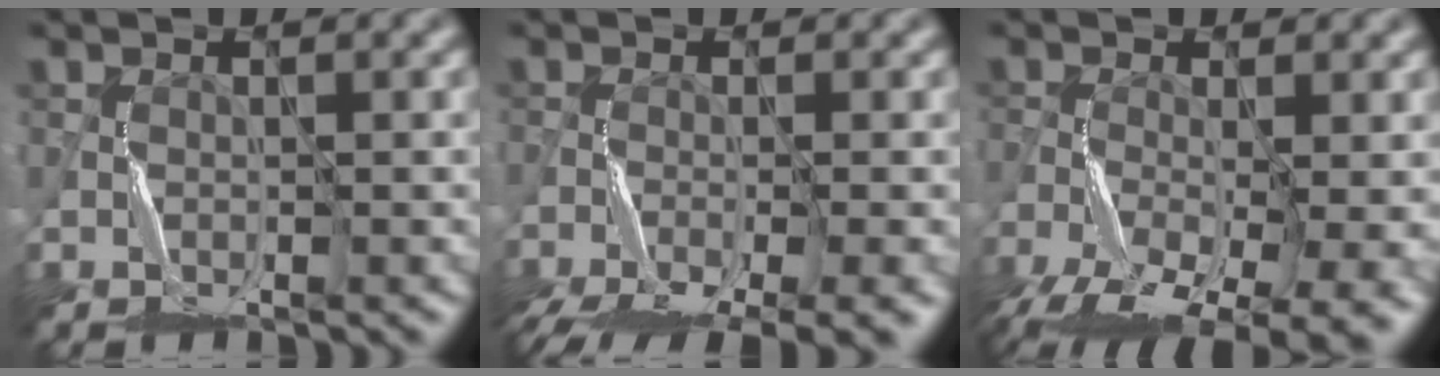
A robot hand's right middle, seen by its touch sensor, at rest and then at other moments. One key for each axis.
{"total": 10.3, "fx": -7.1, "fy": 3.2, "fz": 6.7, "tx": -0.113, "ty": -0.041, "tz": -0.098}
{"total": 11.3, "fx": -6.5, "fy": 4.5, "fz": 8.1, "tx": -0.160, "ty": -0.036, "tz": -0.090}